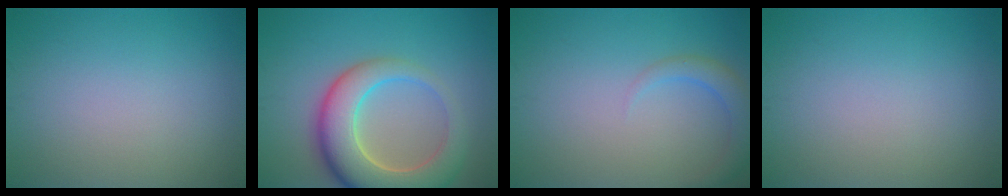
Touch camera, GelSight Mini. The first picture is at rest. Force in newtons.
{"total": 8.8, "press": 8.8, "slide": 1.0}
{"total": 2.4, "press": 2.4, "slide": 0.2}
{"total": 0.0}